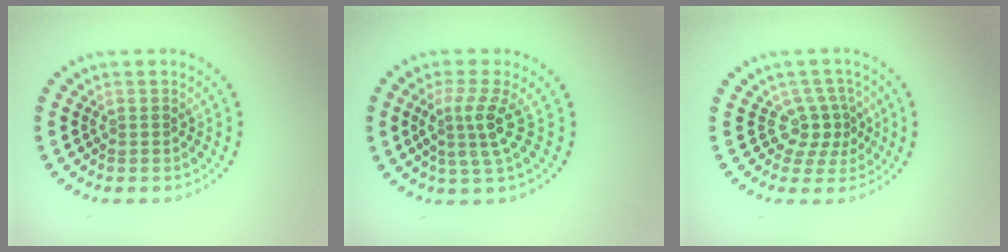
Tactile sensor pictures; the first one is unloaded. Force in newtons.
{"total": 3.1, "press": 2.3, "slide": 2.1}
{"total": 2.7, "press": 1.9, "slide": 1.9}